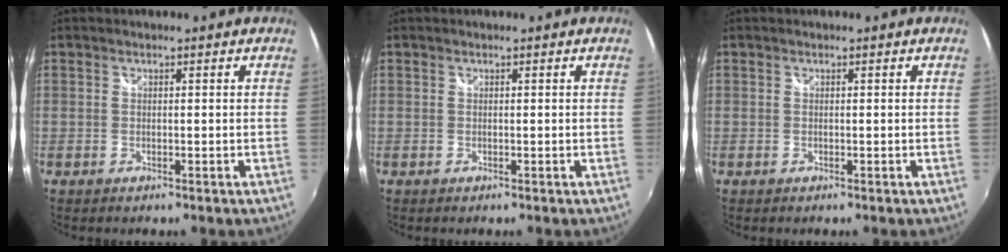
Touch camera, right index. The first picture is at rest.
{"total": 0.0}
{"total": 0.0}